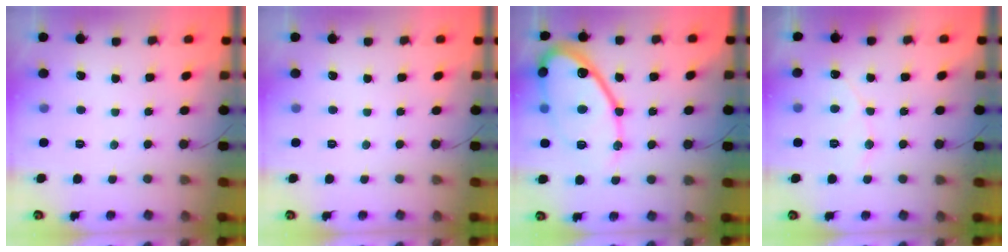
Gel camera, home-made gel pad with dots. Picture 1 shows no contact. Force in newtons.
{"total": 0.0}
{"total": 20.5, "press": 20.4, "slide": 2.0}
{"total": 5.0, "press": 5.0, "slide": 0.3}